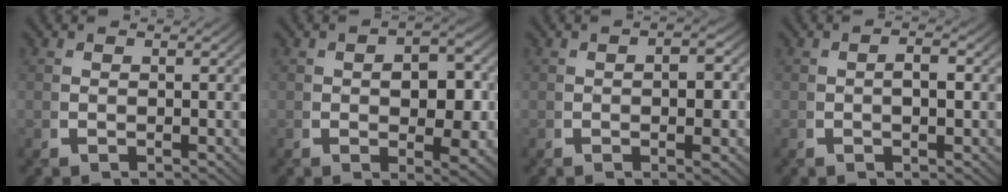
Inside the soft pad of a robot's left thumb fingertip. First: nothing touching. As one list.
[{"total": 5.1, "force": [-0.5, 3.2, 3.9], "torque": [-0.068, -0.024, 0.000]}, {"total": 2.4, "force": [-0.5, 1.4, 1.9], "torque": [-0.029, -0.011, -0.005]}, {"total": 1.7, "force": [-0.4, 1.0, 1.4], "torque": [-0.023, 0.002, -0.008]}]